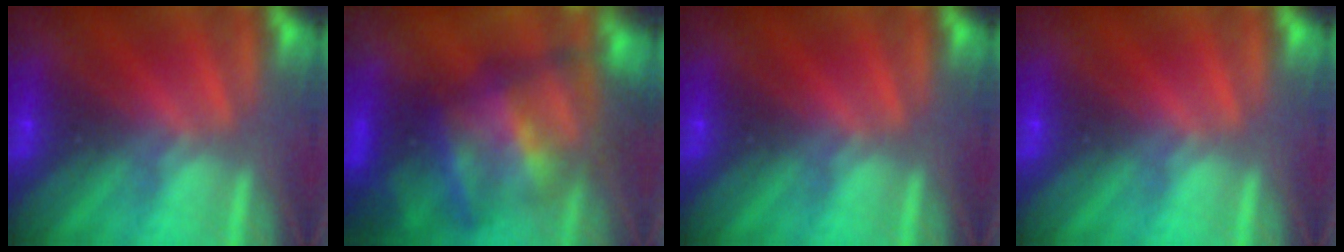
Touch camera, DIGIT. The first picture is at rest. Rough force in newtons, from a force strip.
{"total": 7.6}
{"total": 0.0}
{"total": 0.0}